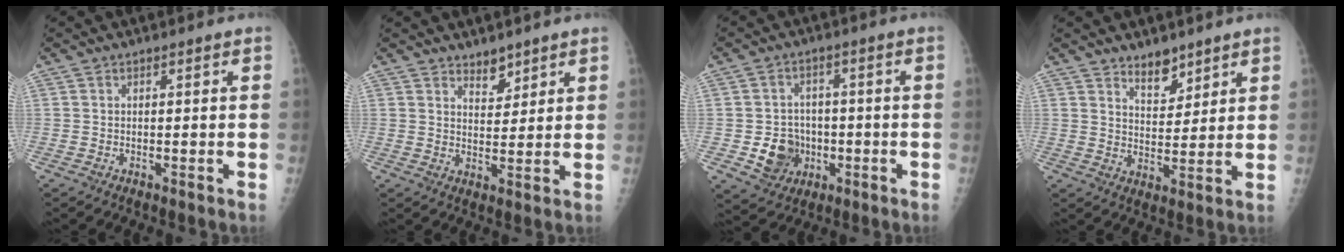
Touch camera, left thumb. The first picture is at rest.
{"total": 3.7, "force": [3.0, 1.8, 1.3], "torque": [-0.003, -0.025, 0.052]}
{"total": 8.2, "force": [-1.9, 7.2, 3.4], "torque": [-0.023, 0.009, -0.026]}
{"total": 5.7, "force": [4.4, 2.7, 2.4], "torque": [-0.016, -0.036, 0.077]}